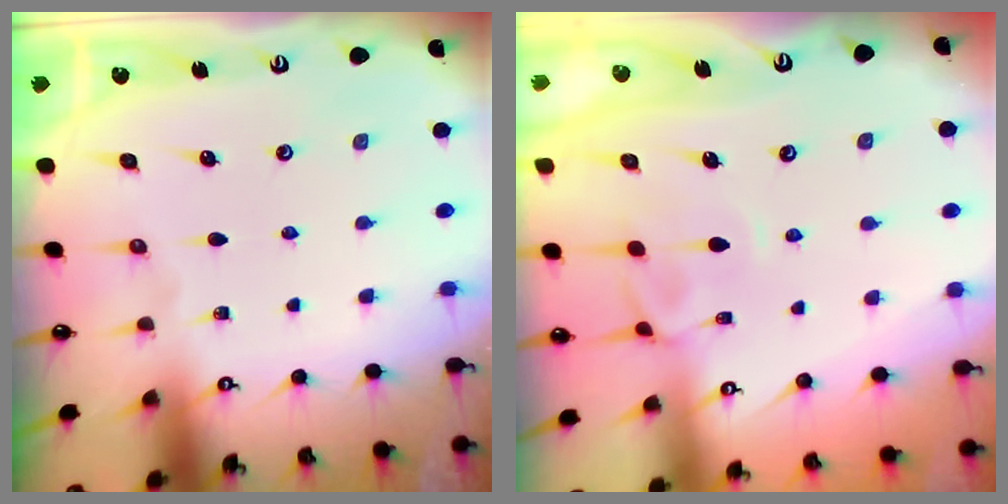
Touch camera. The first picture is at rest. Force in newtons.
{"total": 2.7, "press": 2.4, "slide": 1.2}